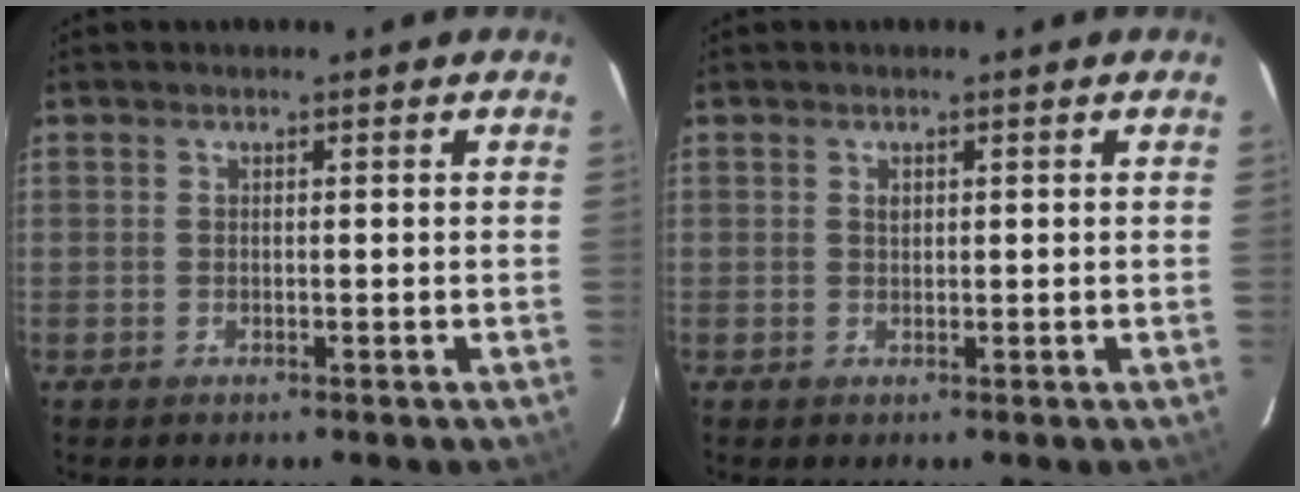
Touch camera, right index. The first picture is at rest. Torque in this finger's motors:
{"motor_torque": [0.09, 0.05, 0.07, 0.02]}